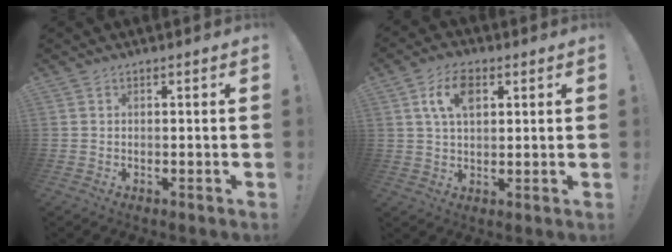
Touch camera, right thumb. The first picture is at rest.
{"total": 8.7, "force": [3.1, 5.0, 6.4], "torque": [-0.111, 0.008, 0.057]}